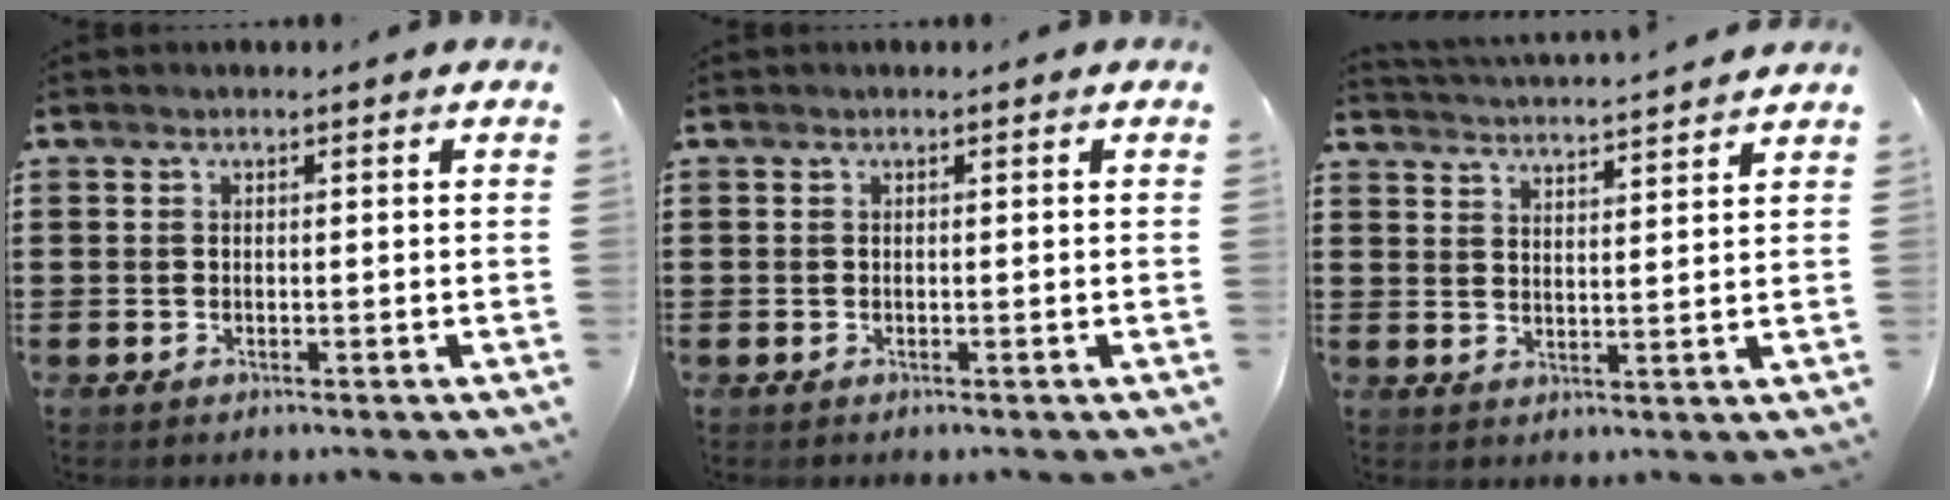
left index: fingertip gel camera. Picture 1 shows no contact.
{"total": 0.0}
{"total": 3.3, "force": [3.2, -0.8, 0.0], "torque": [-0.014, -0.025, 0.054]}